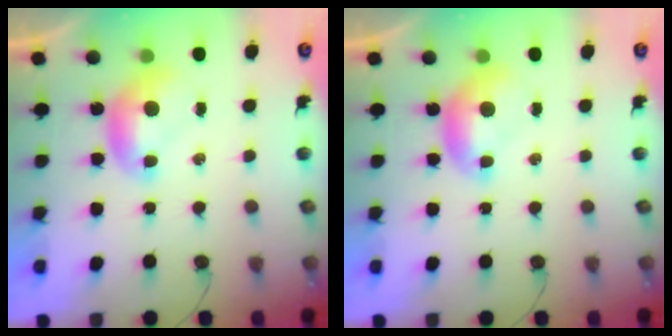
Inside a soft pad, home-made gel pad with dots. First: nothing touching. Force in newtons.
{"total": 0.0}